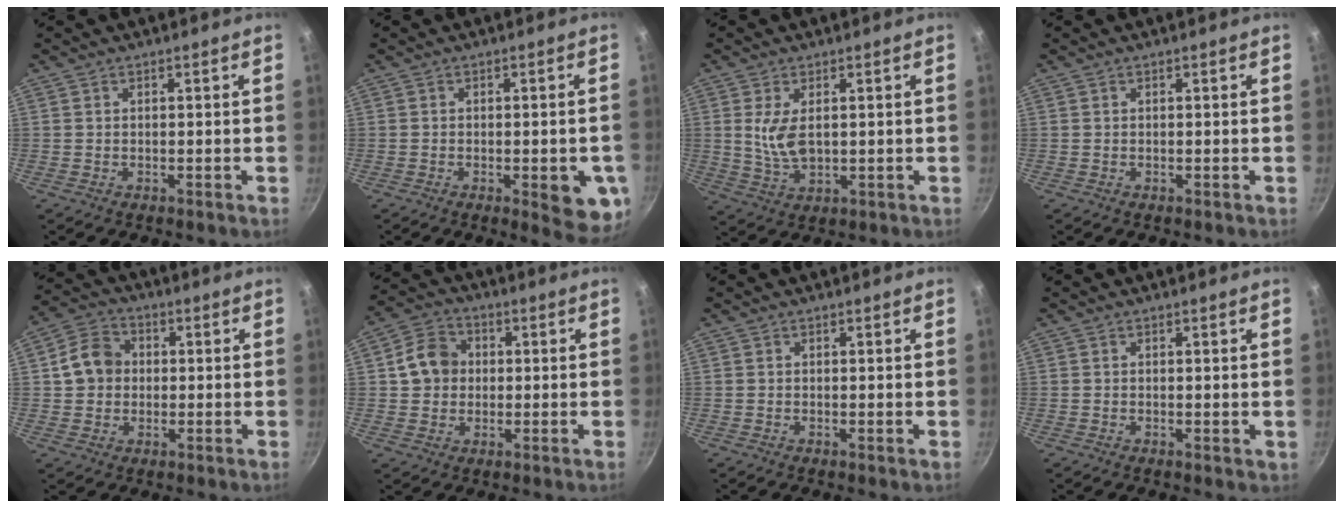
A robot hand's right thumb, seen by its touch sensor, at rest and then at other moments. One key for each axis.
{"total": 9.2, "fx": -2.6, "fy": 3.2, "fz": 8.2, "tx": -0.072, "ty": 0.004, "tz": -0.028}
{"total": 6.3, "fx": 1.1, "fy": 3.3, "fz": 5.2, "tx": -0.096, "ty": -0.014, "tz": 0.027}
{"total": 0.0}
{"total": 8.1, "fx": 0.6, "fy": 6.9, "fz": 4.1, "tx": -0.046, "ty": 0.016, "tz": -0.003}
{"total": 8.1, "fx": 0.9, "fy": 7.0, "fz": 4.0, "tx": -0.041, "ty": 0.015, "tz": 0.002}
{"total": 0.0}
{"total": 0.7, "fx": 0.1, "fy": 0.4, "fz": 0.6, "tx": -0.005, "ty": -0.002, "tz": 0.000}